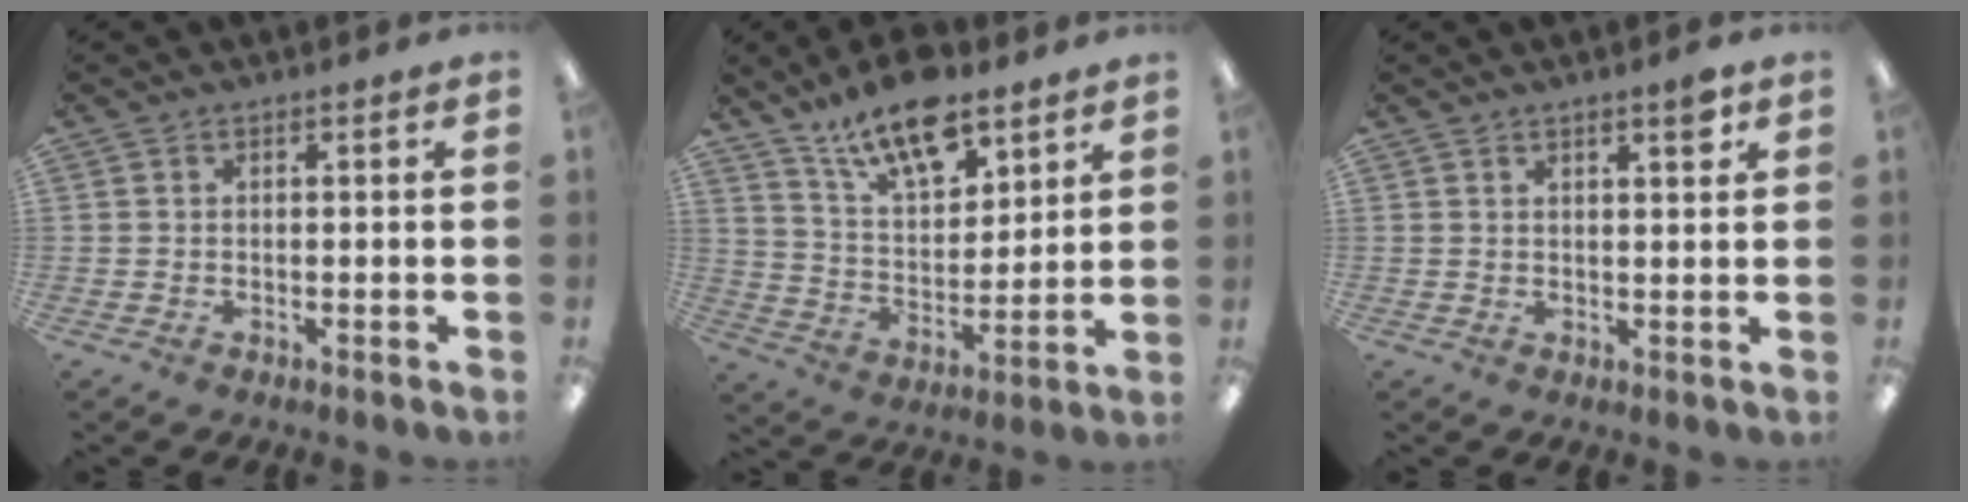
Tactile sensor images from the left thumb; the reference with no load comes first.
{"total": 15.3, "force": [11.3, 6.3, 8.2], "torque": [-0.145, -0.056, 0.200]}
{"total": 3.2, "force": [2.2, 0.6, 2.2], "torque": [-0.032, -0.006, 0.034]}